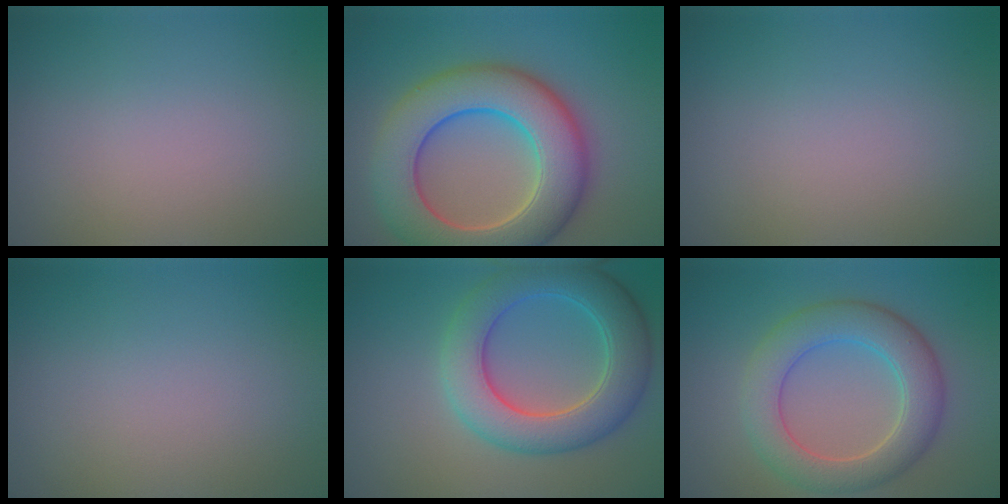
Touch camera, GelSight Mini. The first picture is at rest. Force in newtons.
{"total": 11.1, "press": 11.1, "slide": 0.8}
{"total": 0.0}
{"total": 0.0}
{"total": 7.4, "press": 7.4, "slide": 0.5}
{"total": 6.3, "press": 6.2, "slide": 0.5}